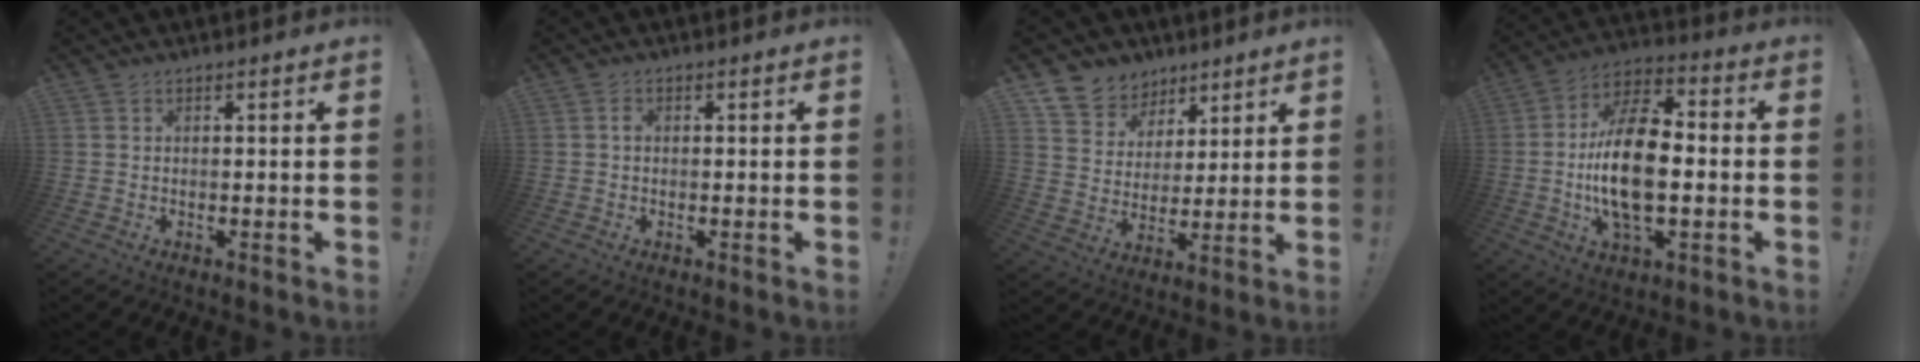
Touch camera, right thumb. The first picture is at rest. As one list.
[{"total": 0.8, "force": [-0.2, 0.5, 0.6], "torque": [-0.003, 0.000, -0.007]}, {"total": 9.9, "force": [6.5, 7.3, 1.5], "torque": [-0.022, -0.054, 0.129]}, {"total": 19.1, "force": [-1.7, 10.2, 16.1], "torque": [-0.290, 0.000, -0.034]}]